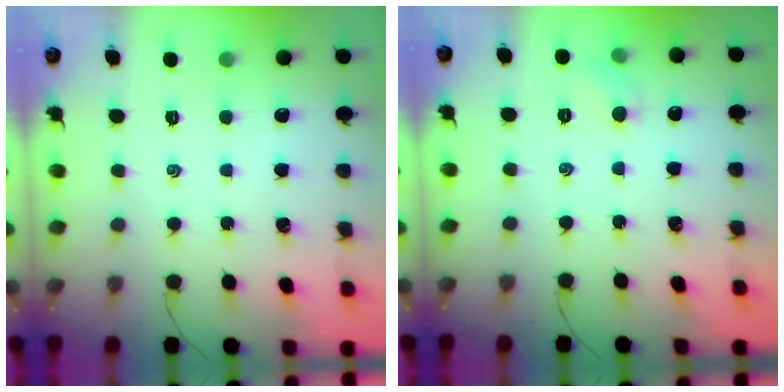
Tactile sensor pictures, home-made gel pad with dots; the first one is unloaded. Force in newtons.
{"total": 5.6, "press": 5.4, "slide": 1.8}